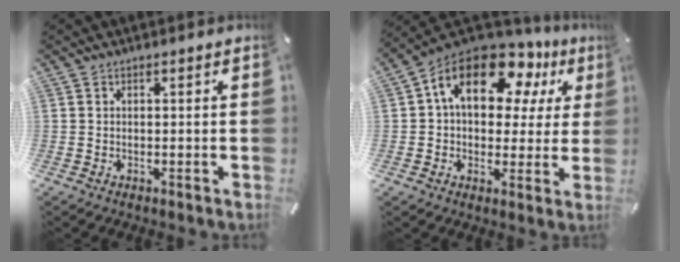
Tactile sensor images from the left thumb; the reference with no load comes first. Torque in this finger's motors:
{"motor_torque": [1.93, 1.90, 2.16, -0.61, 0.21]}